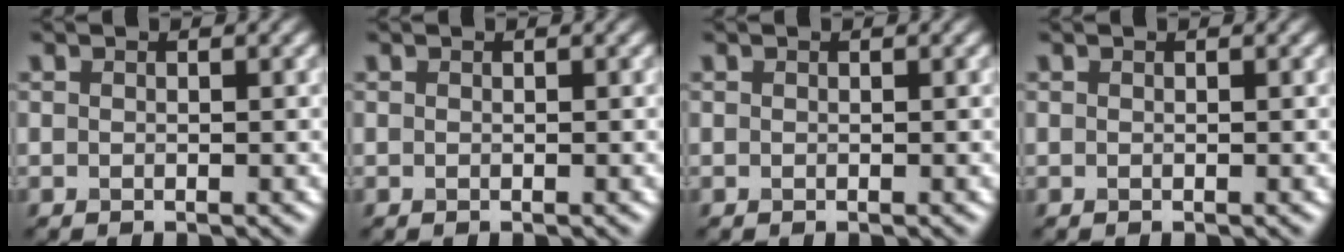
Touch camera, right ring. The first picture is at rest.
{"total": 0.0}
{"total": 0.0}
{"total": 0.0}